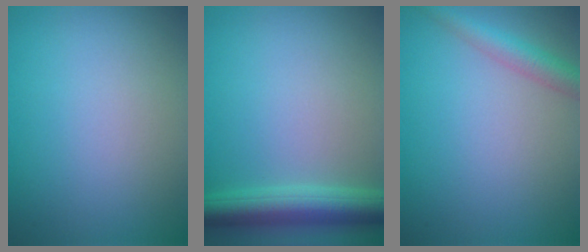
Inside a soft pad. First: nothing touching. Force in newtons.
{"total": 5.1, "press": 5.1, "slide": 0.3}
{"total": 2.8, "press": 2.8, "slide": 0.1}